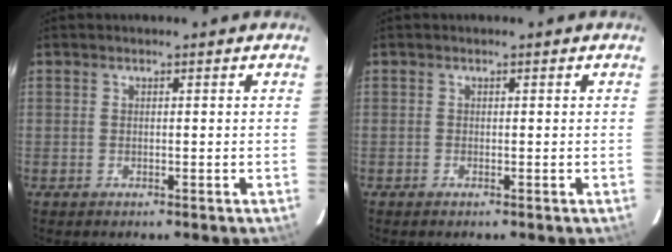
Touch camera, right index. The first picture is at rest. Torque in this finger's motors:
{"motor_torque": [-0.31, 0.00, -0.02, 0.00]}